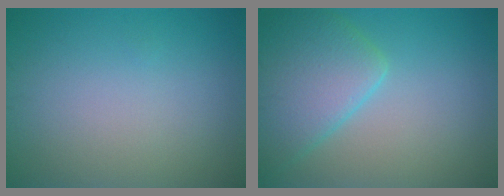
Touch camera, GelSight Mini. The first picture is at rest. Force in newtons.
{"total": 6.4, "press": 6.4, "slide": 0.4}